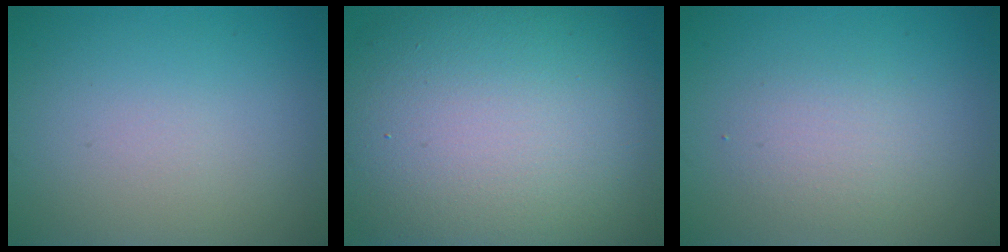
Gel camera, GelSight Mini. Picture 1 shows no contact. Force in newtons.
{"total": 16.0, "press": 15.9, "slide": 0.8}
{"total": 2.1, "press": 2.0, "slide": 0.1}